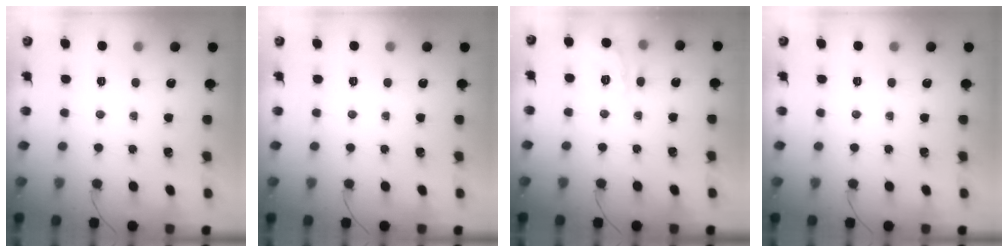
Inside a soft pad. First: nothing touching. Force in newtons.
{"total": 0.0}
{"total": 4.0, "press": 3.9, "slide": 0.9}
{"total": 0.0}